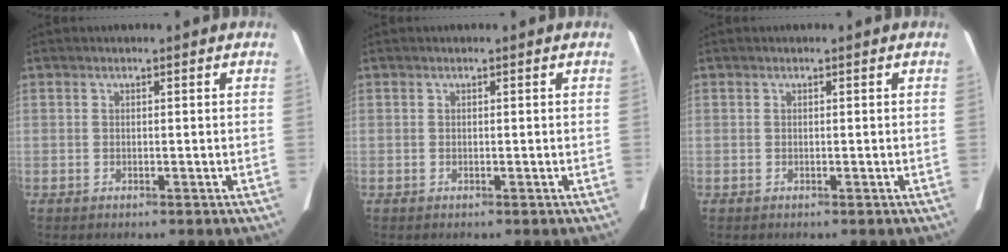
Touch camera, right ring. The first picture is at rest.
{"total": 0.0}
{"total": 0.0}